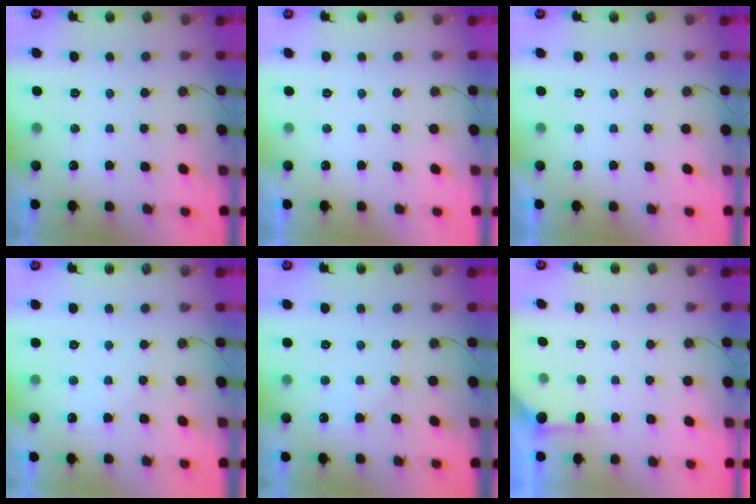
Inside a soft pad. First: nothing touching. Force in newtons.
{"total": 0.0}
{"total": 0.0}
{"total": 4.2, "press": 4.2, "slide": 0.4}
{"total": 5.0, "press": 5.0, "slide": 0.6}
{"total": 1.8, "press": 1.8, "slide": 0.3}